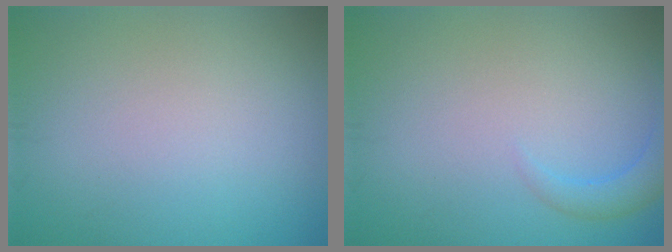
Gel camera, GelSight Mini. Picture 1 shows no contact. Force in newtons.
{"total": 2.0, "press": 1.9, "slide": 0.1}